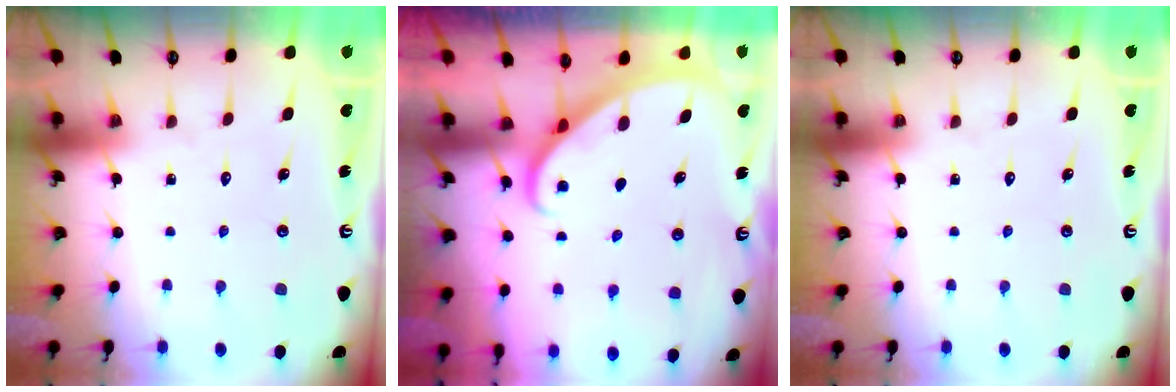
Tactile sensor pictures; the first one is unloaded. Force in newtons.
{"total": 2.3, "press": 2.3, "slide": 0.2}
{"total": 0.0}